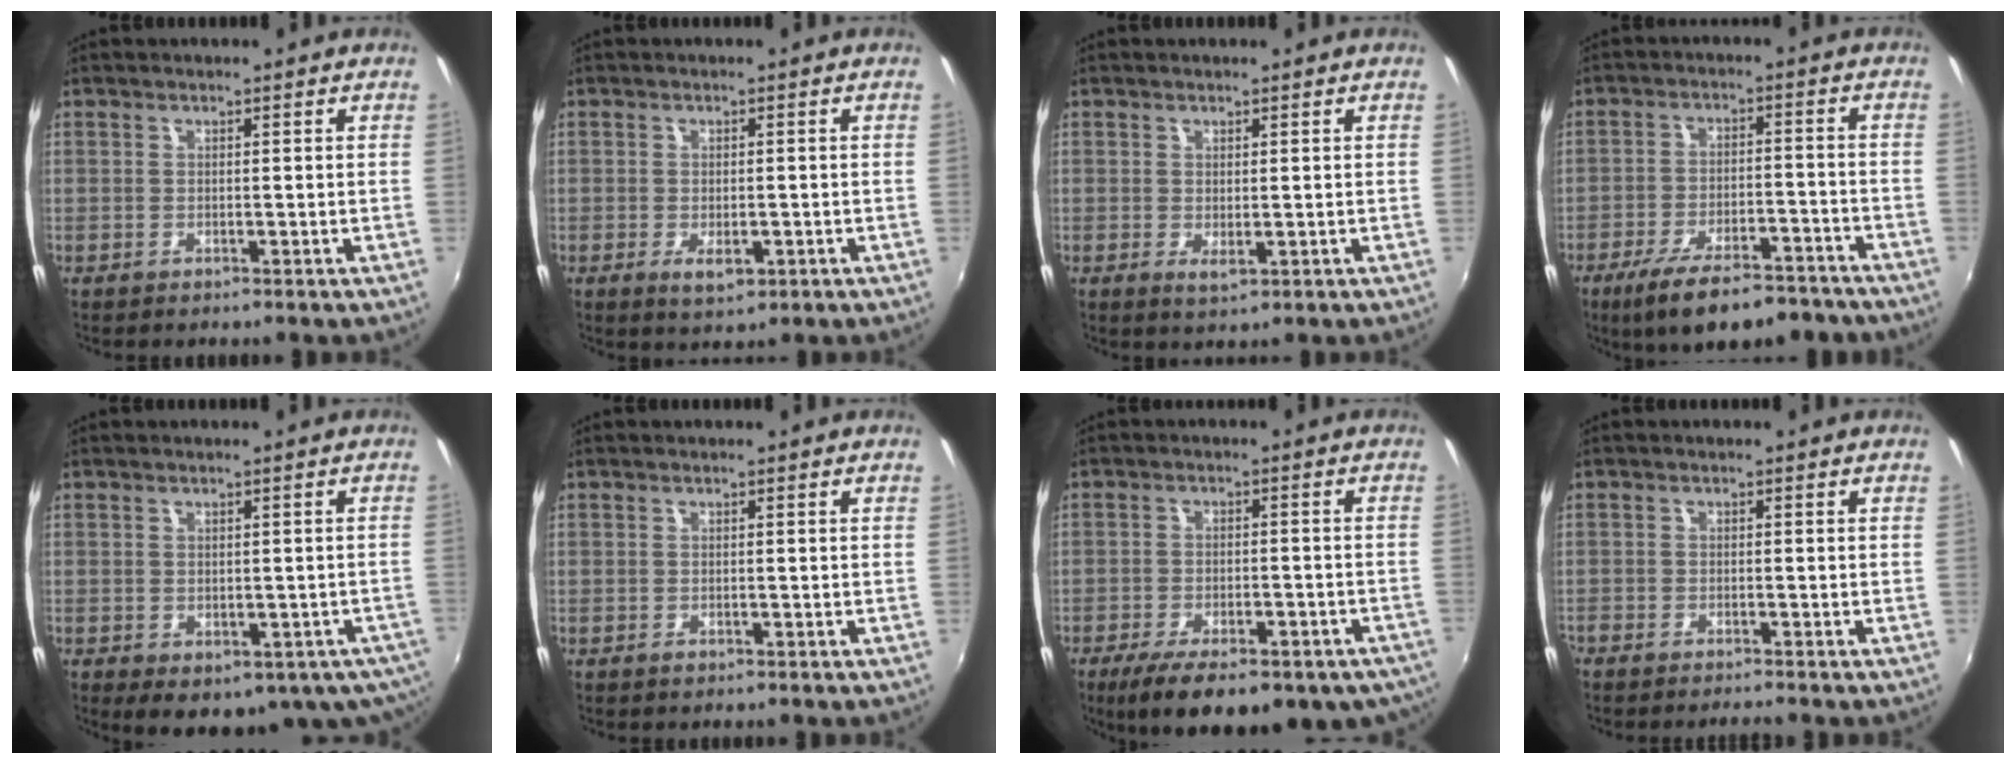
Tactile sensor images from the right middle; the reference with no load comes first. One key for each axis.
{"total": 3.6, "fx": -1.3, "fy": 1.7, "fz": 2.9, "tx": -0.054, "ty": -0.009, "tz": -0.016}
{"total": 1.7, "fx": 0.0, "fy": 0.6, "fz": 1.6, "tx": -0.027, "ty": -0.005, "tz": 0.002}
{"total": 16.1, "fx": -12.5, "fy": 5.0, "fz": 8.8, "tx": -0.163, "ty": -0.022, "tz": -0.179}
{"total": 11.4, "fx": -5.4, "fy": 6.8, "fz": 7.4, "tx": -0.119, "ty": -0.025, "tz": -0.053}
{"total": 0.6, "fx": -0.4, "fy": 0.4, "fz": 0.1, "tx": -0.004, "ty": -0.004, "tz": -0.008}
{"total": 19.4, "fx": -13.4, "fy": 7.9, "fz": 11.7, "tx": -0.211, "ty": -0.042, "tz": -0.176}
{"total": 2.5, "fx": -2.4, "fy": 0.1, "fz": 0.7, "tx": -0.028, "ty": -0.012, "tz": -0.045}